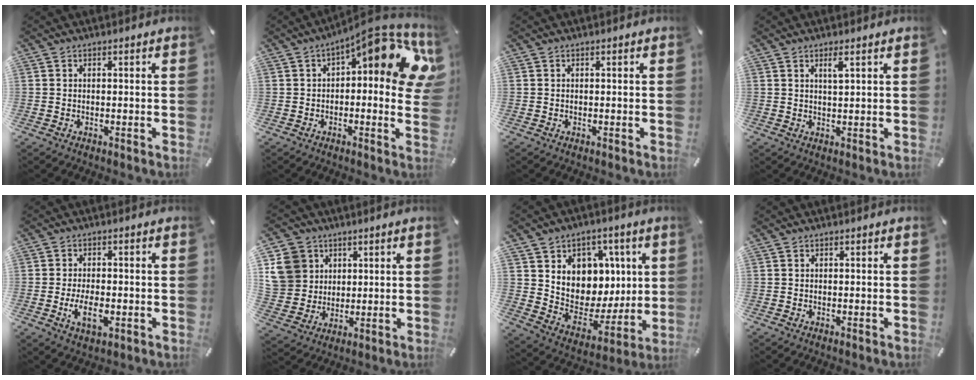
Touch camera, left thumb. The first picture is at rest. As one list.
[{"total": 14.6, "force": [5.2, 4.8, 12.8], "torque": [-0.156, -0.047, 0.080]}, {"total": 0.0}, {"total": 2.3, "force": [1.2, 0.3, 1.8], "torque": [-0.031, -0.002, 0.019]}, {"total": 6.6, "force": [-2.1, 3.6, 5.1], "torque": [-0.100, 0.000, -0.041]}, {"total": 11.2, "force": [4.1, 10.1, 2.5], "torque": [-0.065, -0.009, 0.085]}, {"total": 10.1, "force": [2.9, 9.5, 2.2], "torque": [-0.027, -0.042, 0.062]}, {"total": 0.0}]